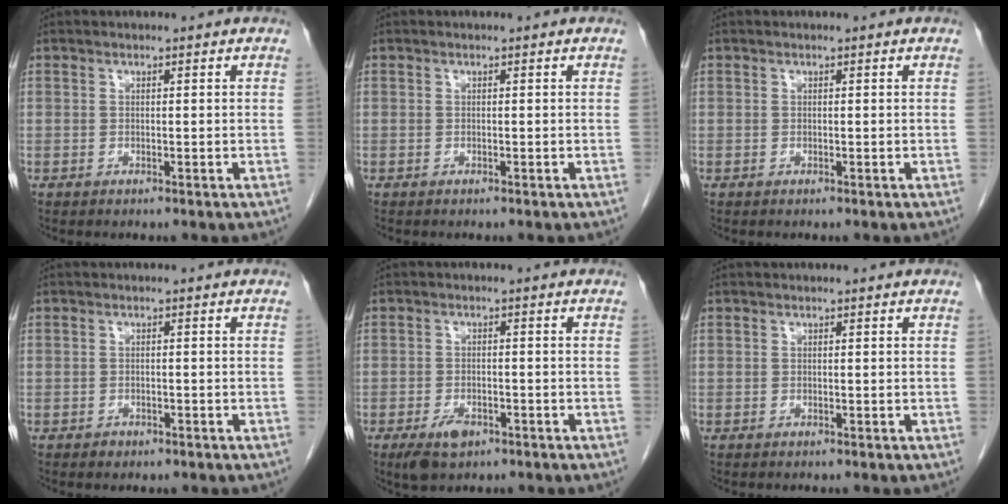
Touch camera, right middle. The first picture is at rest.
{"total": 0.0}
{"total": 0.0}
{"total": 0.6, "force": [-0.4, 0.4, 0.3], "torque": [-0.011, -0.002, -0.004]}
{"total": 4.0, "force": [-2.3, 2.0, 2.6], "torque": [-0.050, -0.003, -0.033]}
{"total": 0.0}